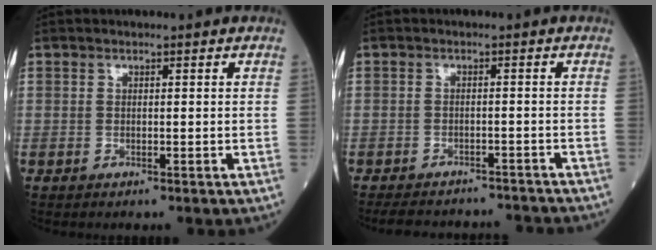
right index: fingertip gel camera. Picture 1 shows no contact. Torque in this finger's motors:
{"motor_torque": [-0.50, 0.13, -0.79, -0.21]}